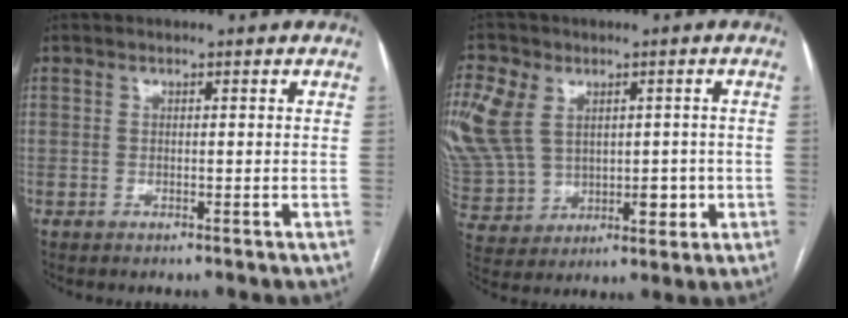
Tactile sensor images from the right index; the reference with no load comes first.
{"total": 19.1, "force": [2.9, 14.6, 12.1], "torque": [-0.291, 0.037, 0.088]}